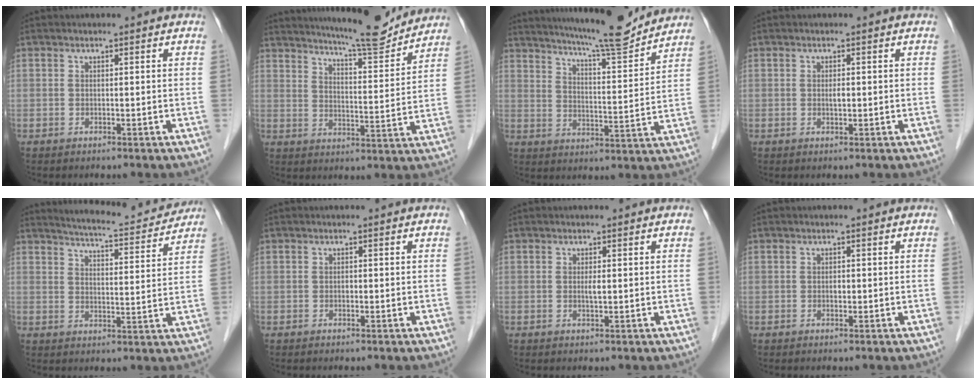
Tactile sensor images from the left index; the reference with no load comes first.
{"total": 11.8, "force": [11.1, 0.5, 4.2], "torque": [-0.067, -0.014, 0.151]}
{"total": 13.2, "force": [12.1, 0.2, 5.3], "torque": [-0.091, -0.012, 0.171]}
{"total": 1.4, "force": [-1.2, 0.3, 0.7], "torque": [-0.012, -0.006, -0.019]}
{"total": 10.9, "force": [10.4, 0.6, 2.9], "torque": [-0.047, -0.009, 0.133]}
{"total": 1.3, "force": [-1.3, 0.2, 0.1], "torque": [-0.001, -0.004, -0.023]}
{"total": 1.4, "force": [-1.1, 0.0, 0.8], "torque": [-0.016, -0.007, -0.019]}
{"total": 1.4, "force": [-1.3, 0.3, 0.3], "torque": [-0.005, -0.004, -0.023]}